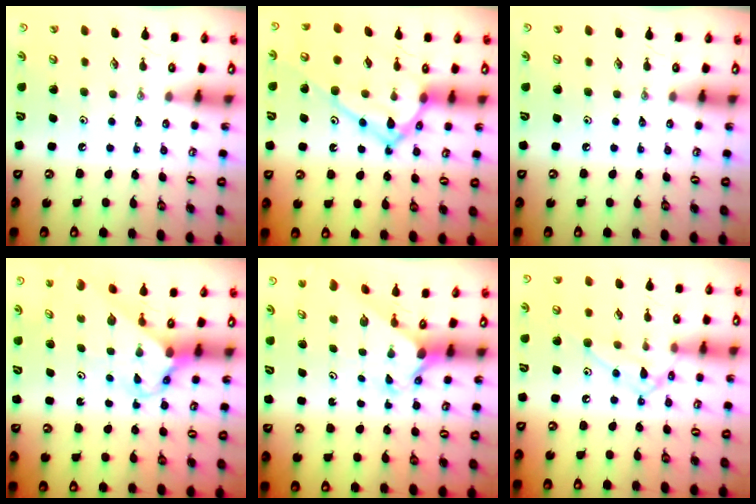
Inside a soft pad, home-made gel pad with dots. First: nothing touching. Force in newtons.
{"total": 18.5, "press": 18.5, "slide": 1.0}
{"total": 0.0}
{"total": 2.5, "press": 2.5, "slide": 0.2}
{"total": 2.4, "press": 2.4, "slide": 0.2}
{"total": 11.8, "press": 11.8, "slide": 0.7}